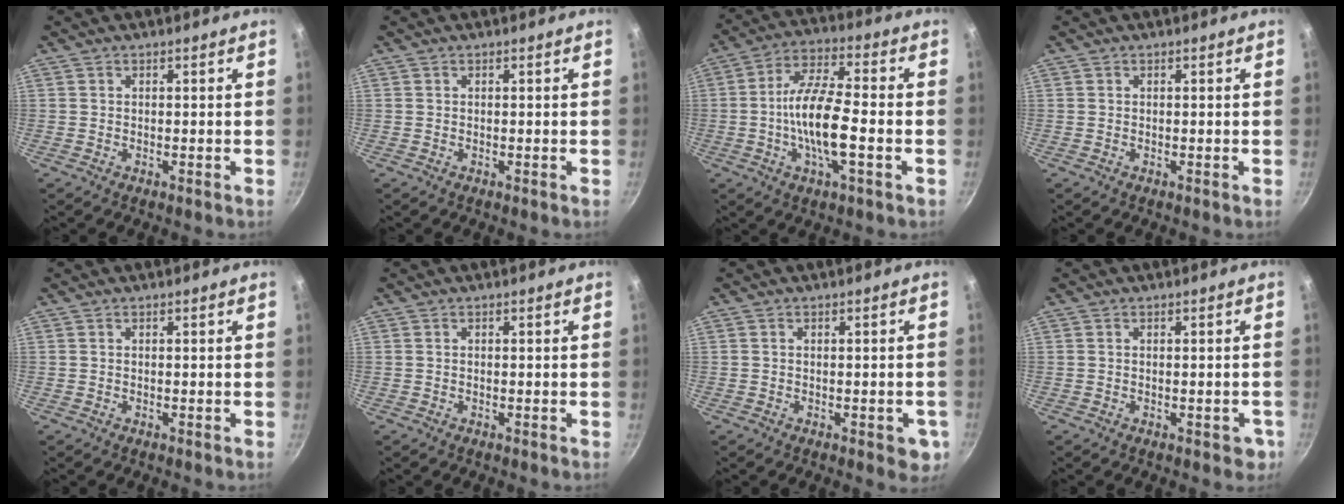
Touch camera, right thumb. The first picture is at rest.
{"total": 0.0}
{"total": 12.9, "force": [-2.5, 3.8, 12.1], "torque": [-0.223, 0.025, -0.057]}
{"total": 0.0}
{"total": 0.0}
{"total": 0.0}
{"total": 4.3, "force": [-1.5, 1.8, 3.7], "torque": [-0.022, 0.003, -0.016]}
{"total": 2.8, "force": [-1.1, 1.3, 2.3], "torque": [-0.015, 0.000, -0.013]}